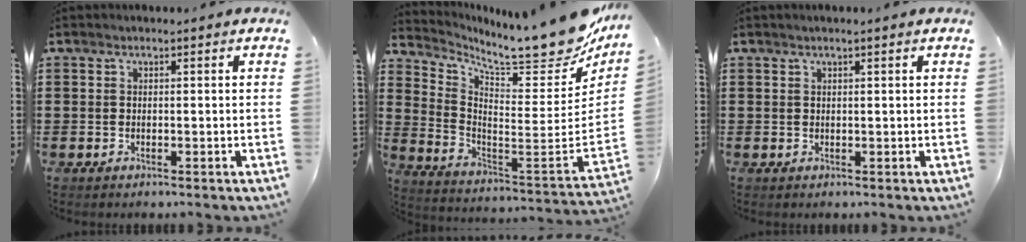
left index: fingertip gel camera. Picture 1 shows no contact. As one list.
[{"total": 11.5, "force": [9.8, 0.9, 5.9], "torque": [-0.109, -0.094, 0.158]}, {"total": 0.9, "force": [0.5, 0.0, 0.8], "torque": [-0.013, 0.000, 0.010]}]